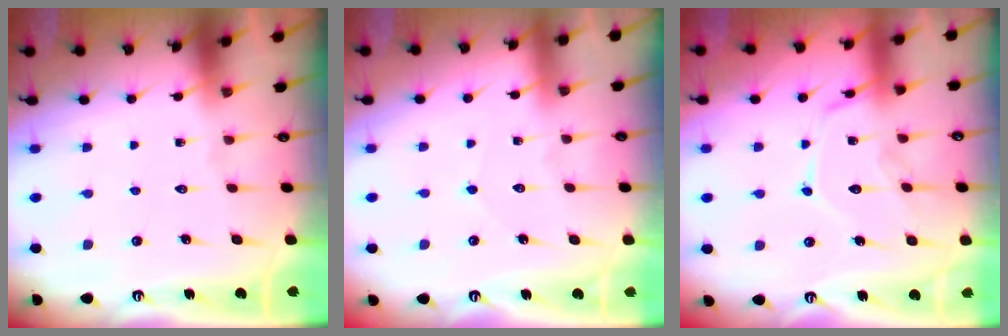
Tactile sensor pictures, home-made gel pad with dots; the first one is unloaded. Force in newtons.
{"total": 3.7, "press": 3.7, "slide": 0.3}
{"total": 11.7, "press": 11.6, "slide": 0.7}